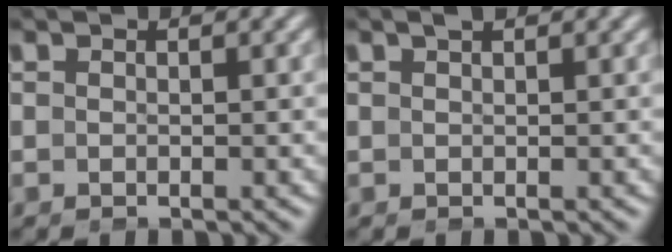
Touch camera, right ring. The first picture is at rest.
{"total": 0.8, "force": [0.7, -0.3, 0.3], "torque": [-0.001, 0.007, 0.014]}